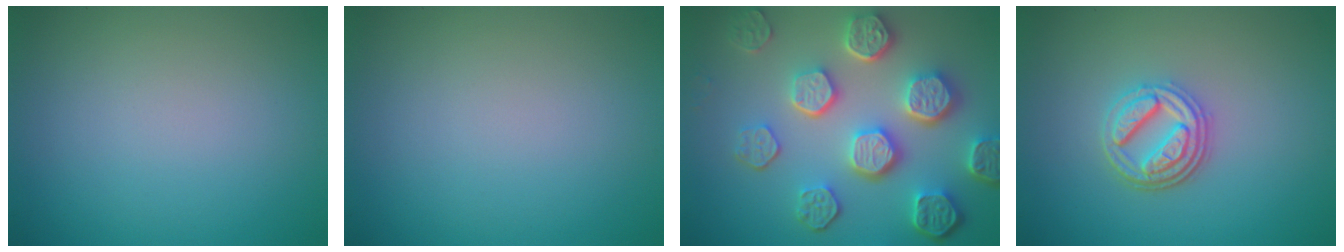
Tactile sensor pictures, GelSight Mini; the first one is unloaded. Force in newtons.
{"total": 0.0}
{"total": 8.1, "press": 6.1, "slide": 5.3}
{"total": 4.0, "press": 3.3, "slide": 2.3}